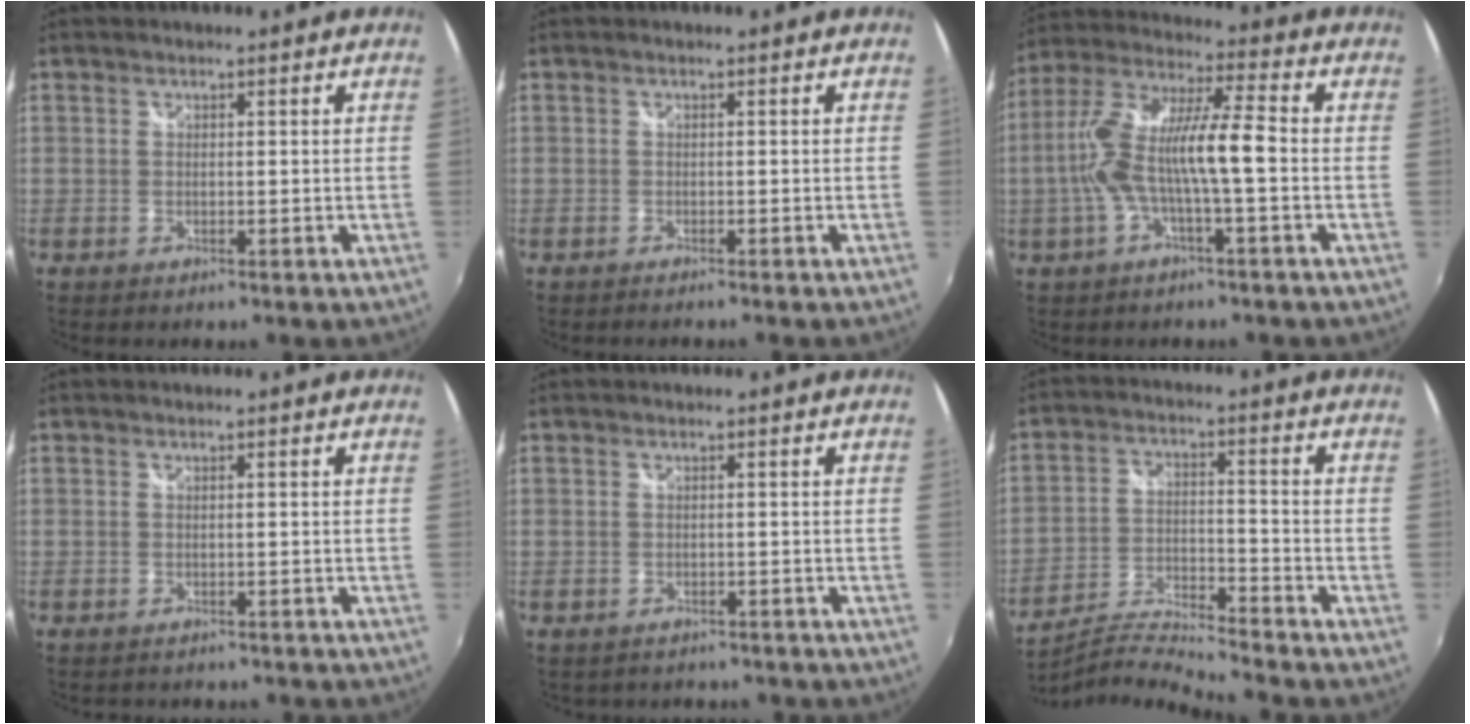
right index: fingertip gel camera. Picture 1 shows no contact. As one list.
[{"total": 1.1, "force": [-1.0, -0.1, 0.4], "torque": [-0.006, -0.006, -0.017]}, {"total": 12.3, "force": [-2.4, 1.6, 12.0], "torque": [-0.231, 0.010, -0.039]}, {"total": 3.6, "force": [-3.3, 0.7, 1.1], "torque": [-0.023, -0.017, -0.038]}, {"total": 2.5, "force": [-1.9, 1.5, 0.3], "torque": [-0.011, -0.002, -0.024]}, {"total": 9.8, "force": [-9.4, -2.3, 1.7], "torque": [-0.044, 0.001, -0.179]}]